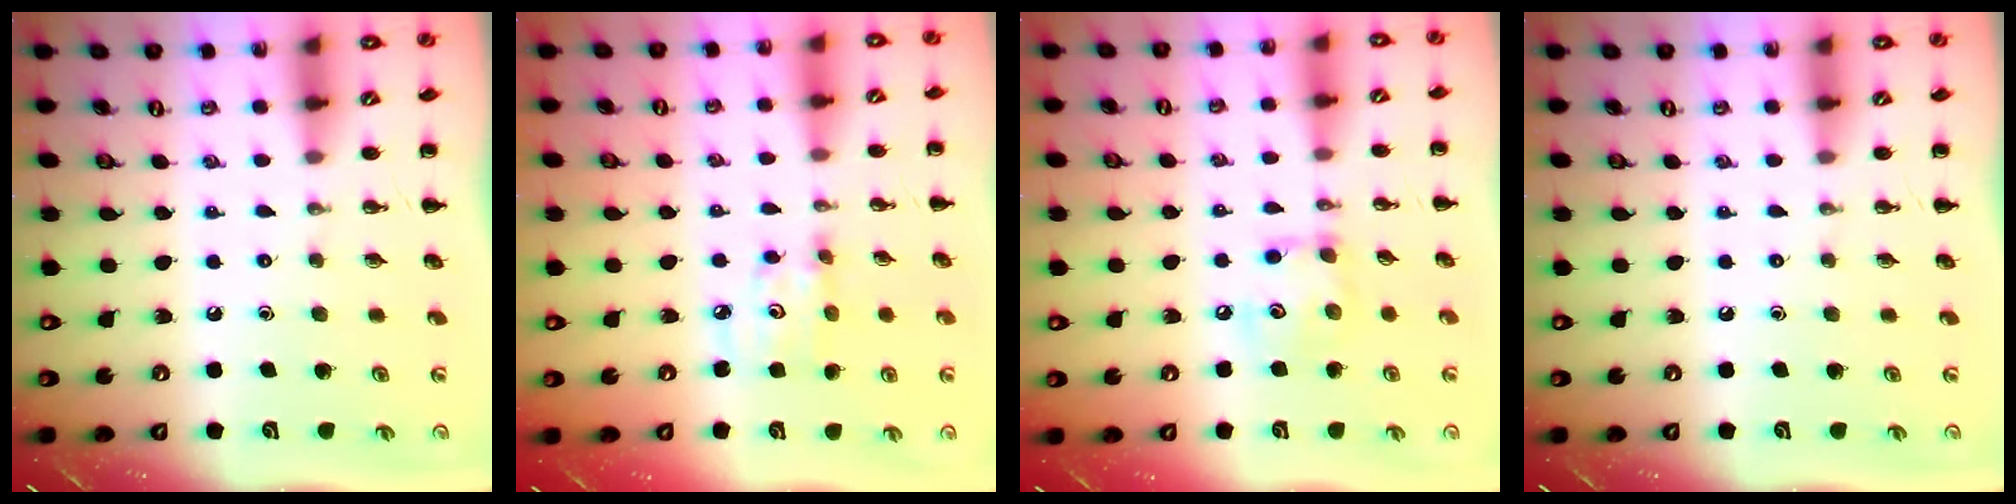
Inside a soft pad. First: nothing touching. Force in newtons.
{"total": 3.6, "press": 3.6, "slide": 0.5}
{"total": 8.3, "press": 8.3, "slide": 0.3}
{"total": 0.0}